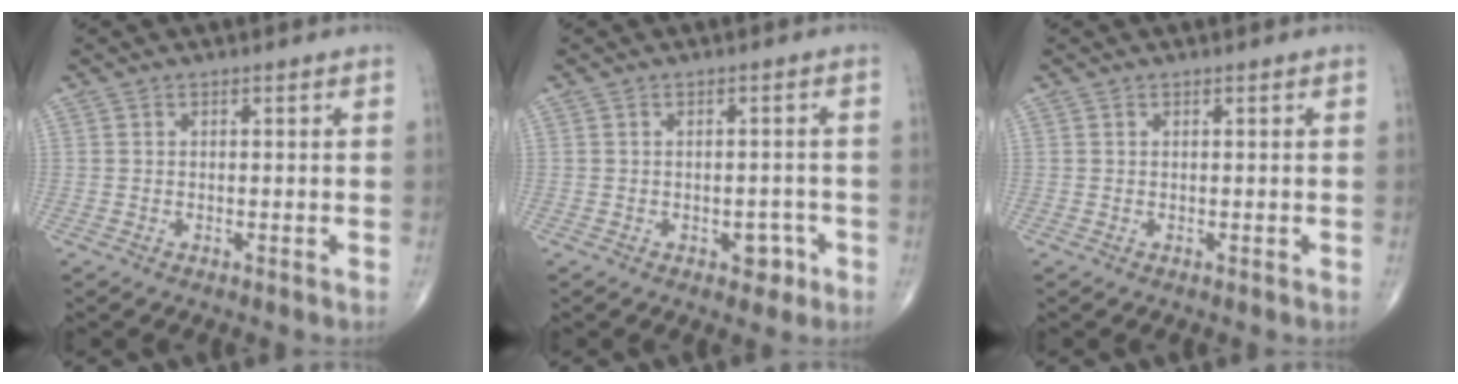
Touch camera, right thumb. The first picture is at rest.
{"total": 3.3, "force": [-1.5, 2.1, 2.0], "torque": [-0.008, 0.011, -0.017]}
{"total": 0.0}